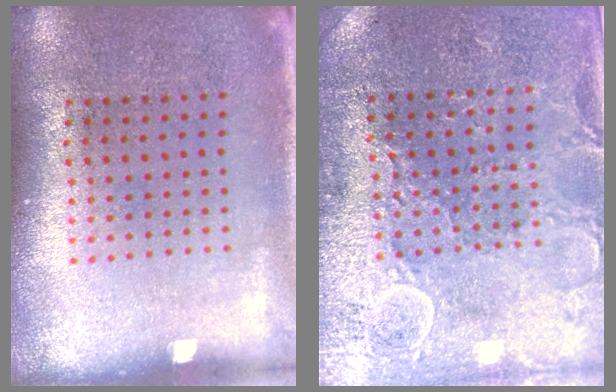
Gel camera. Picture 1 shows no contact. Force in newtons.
{"total": 3.2, "press": 3.2, "slide": 0.5}